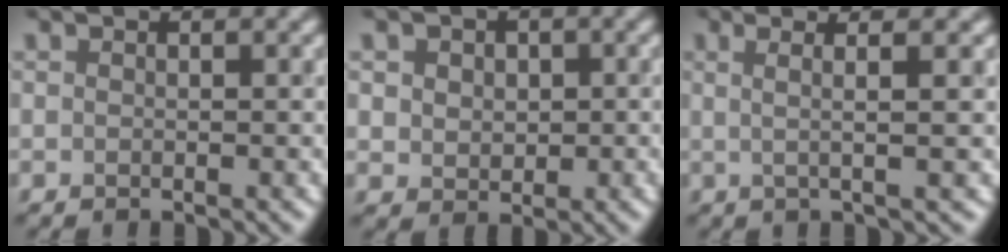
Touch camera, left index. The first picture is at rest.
{"total": 3.2, "force": [1.0, 2.7, 1.3], "torque": [-0.024, 0.013, 0.015]}
{"total": 3.5, "force": [1.0, 0.7, 3.2], "torque": [-0.048, 0.009, -0.003]}